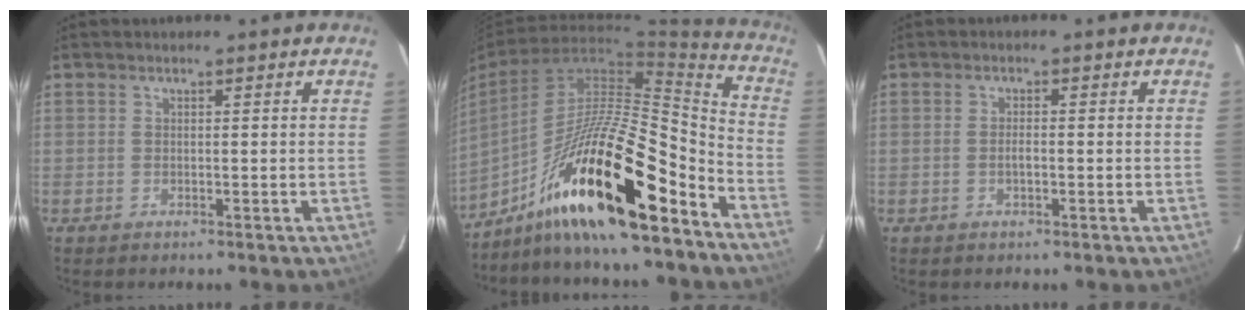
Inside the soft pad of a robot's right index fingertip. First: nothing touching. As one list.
[{"total": 20.8, "force": [-13.3, 4.0, 15.4], "torque": [-0.260, -0.002, -0.245]}, {"total": 1.6, "force": [-0.6, 0.5, 1.4], "torque": [-0.026, 0.000, -0.010]}]